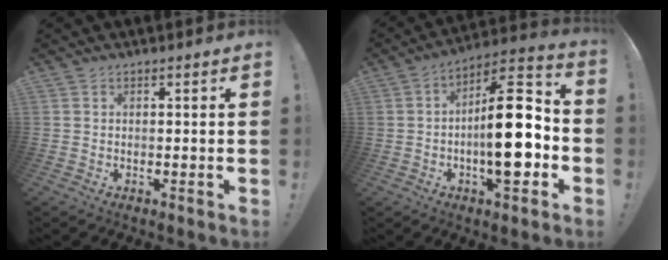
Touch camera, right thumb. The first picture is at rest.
{"total": 20.2, "force": [-3.5, 8.7, 17.9], "torque": [-0.263, 0.026, -0.052]}